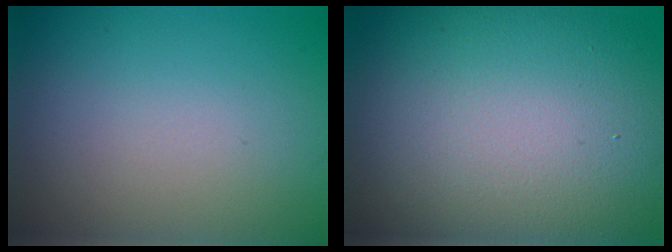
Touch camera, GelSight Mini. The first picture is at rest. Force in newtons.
{"total": 17.9, "press": 17.9, "slide": 1.2}